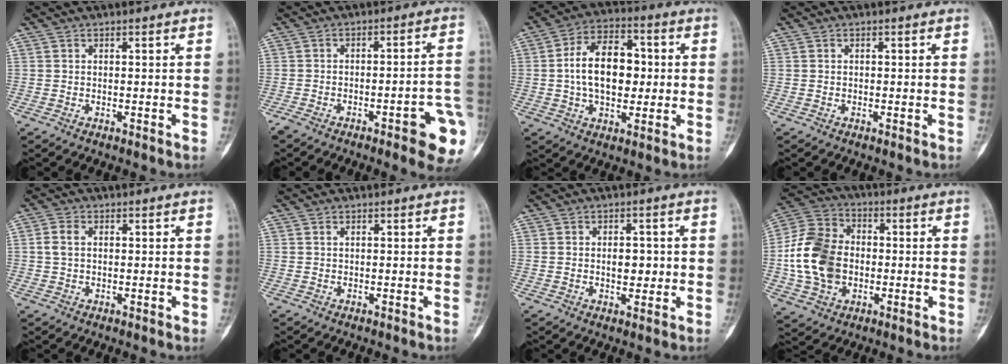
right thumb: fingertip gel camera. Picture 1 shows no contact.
{"total": 12.9, "force": [-5.6, 2.6, 11.3], "torque": [-0.115, 0.037, -0.063]}
{"total": 13.8, "force": [0.5, 8.5, 10.9], "torque": [-0.160, 0.018, 0.004]}
{"total": 0.0}
{"total": 3.0, "force": [0.4, 2.1, 2.1], "torque": [-0.048, 0.006, 0.008]}
{"total": 1.6, "force": [0.4, 0.2, -1.5], "torque": [0.021, 0.003, 0.007]}
{"total": 3.7, "force": [0.1, 2.3, 2.9], "torque": [-0.025, 0.000, 0.002]}
{"total": 16.0, "force": [-1.3, 12.1, 10.4], "torque": [-0.186, 0.023, -0.025]}